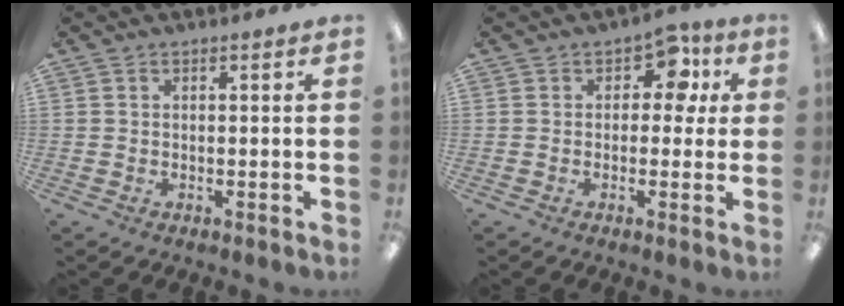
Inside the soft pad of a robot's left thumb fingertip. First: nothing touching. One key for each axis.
{"total": 7.5, "fx": 2.5, "fy": 4.9, "fz": 5.1, "tx": -0.058, "ty": -0.002, "tz": 0.036}